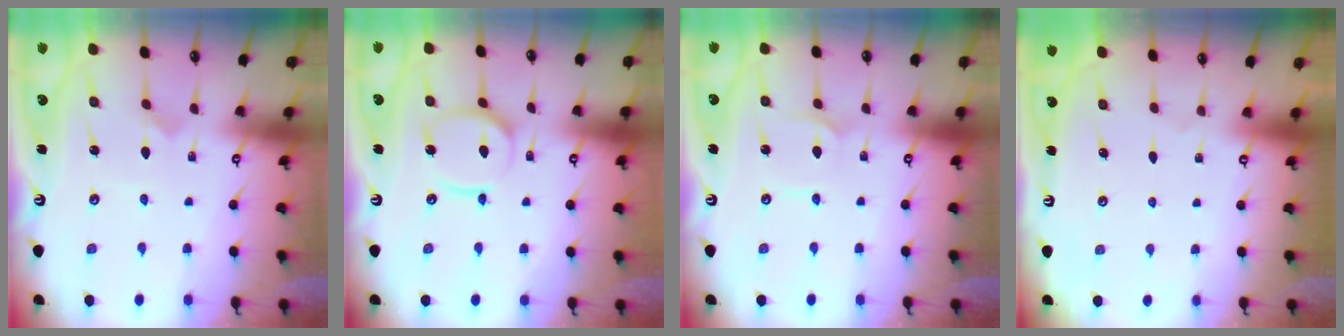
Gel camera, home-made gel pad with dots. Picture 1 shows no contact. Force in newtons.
{"total": 11.1, "press": 11.0, "slide": 1.4}
{"total": 1.7, "press": 1.6, "slide": 0.1}
{"total": 0.0}